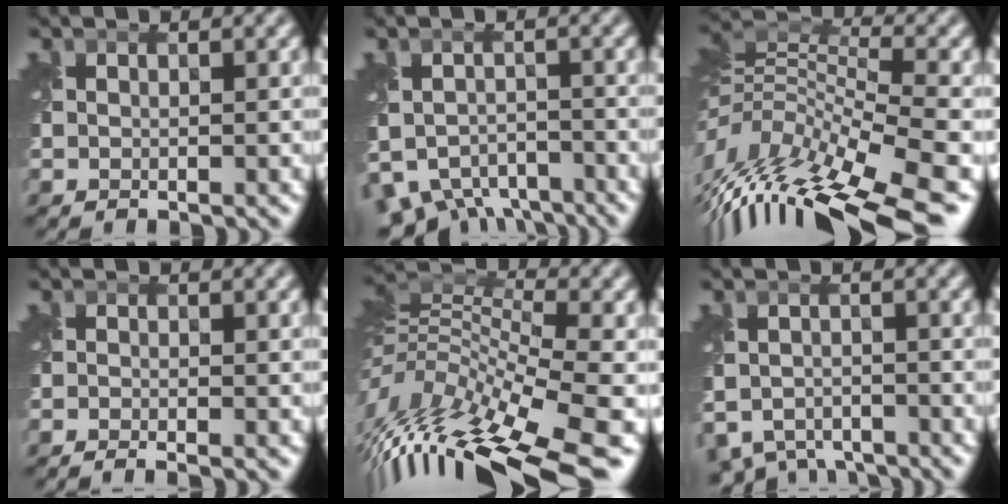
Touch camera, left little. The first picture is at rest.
{"total": 6.1, "force": [-4.6, 3.6, 2.0], "torque": [-0.037, -0.013, -0.067]}
{"total": 14.9, "force": [-7.7, 5.5, 11.6], "torque": [-0.260, 0.015, -0.120]}
{"total": 2.1, "force": [-1.6, 0.4, 1.4], "torque": [-0.020, 0.001, -0.028]}
{"total": 14.3, "force": [-6.1, 5.3, 11.8], "torque": [-0.271, 0.007, -0.087]}
{"total": 4.4, "force": [-3.9, 1.9, 0.6], "torque": [-0.005, -0.007, -0.059]}